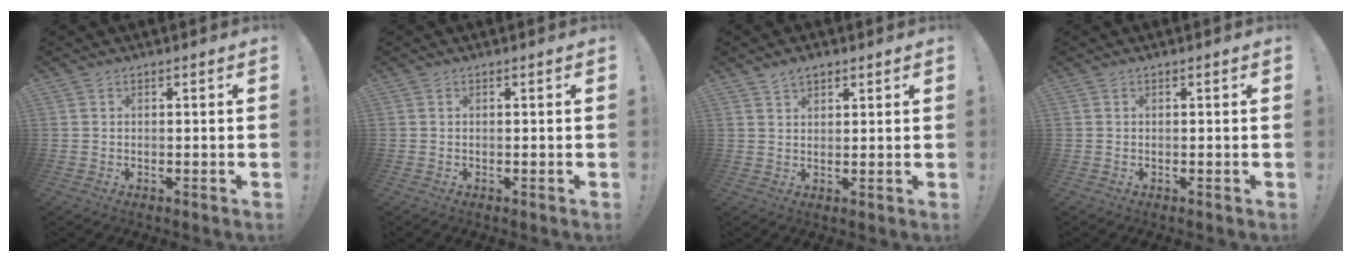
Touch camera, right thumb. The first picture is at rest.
{"total": 0.0}
{"total": 3.2, "force": [2.4, 1.8, 1.1], "torque": [-0.012, -0.011, 0.042]}
{"total": 0.0}